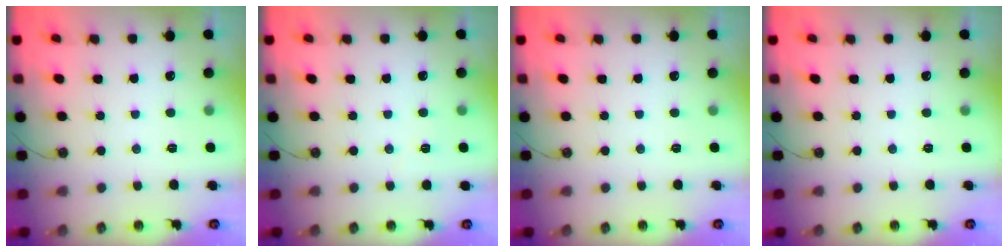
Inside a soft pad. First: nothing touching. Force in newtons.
{"total": 2.9, "press": 2.1, "slide": 2.1}
{"total": 0.0}
{"total": 0.0}